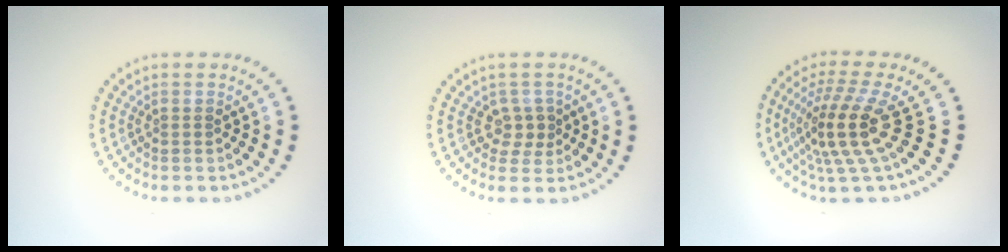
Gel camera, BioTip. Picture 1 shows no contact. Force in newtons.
{"total": 1.7, "press": 1.5, "slide": 0.9}
{"total": 5.0, "press": 3.6, "slide": 3.5}